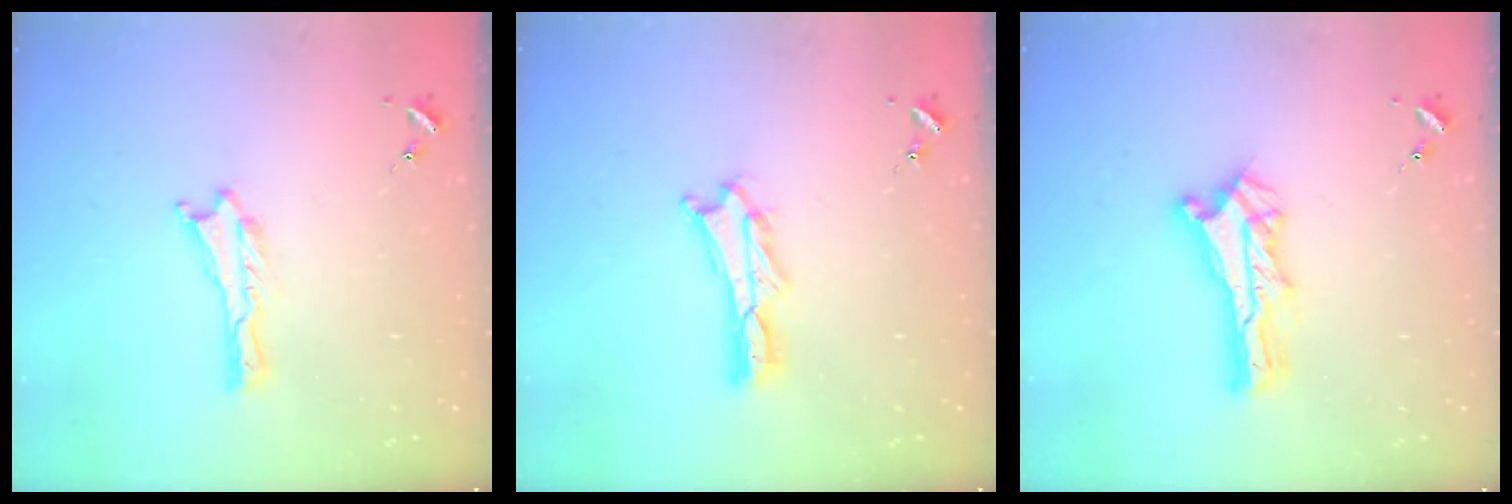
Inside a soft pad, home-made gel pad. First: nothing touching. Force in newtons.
{"total": 2.0, "press": 2.0, "slide": 0.3}
{"total": 3.2, "press": 3.2, "slide": 0.3}